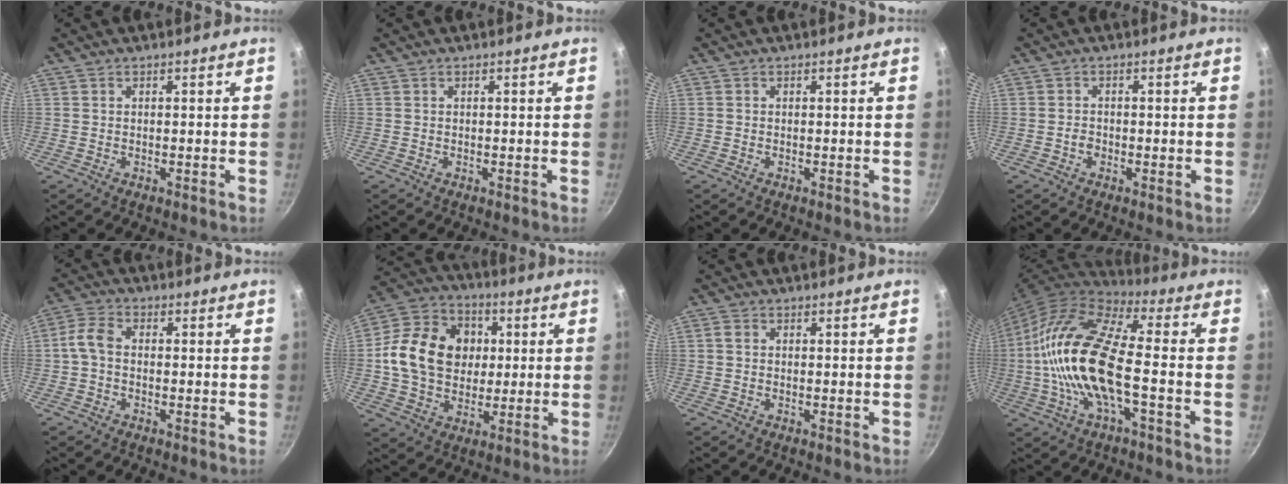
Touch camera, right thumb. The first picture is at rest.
{"total": 0.0}
{"total": 0.0}
{"total": 1.4, "force": [-0.5, 1.0, 0.7], "torque": [-0.012, 0.005, -0.011]}
{"total": 4.7, "force": [-0.6, 3.2, 3.3], "torque": [-0.076, 0.022, -0.026]}
{"total": 18.5, "force": [1.8, 14.8, 11.0], "torque": [-0.164, 0.021, 0.024]}
{"total": 1.2, "force": [0.2, 1.0, 0.7], "torque": [-0.013, 0.005, 0.002]}
{"total": 20.3, "force": [-2.5, 7.6, 18.6], "torque": [-0.365, 0.030, -0.065]}